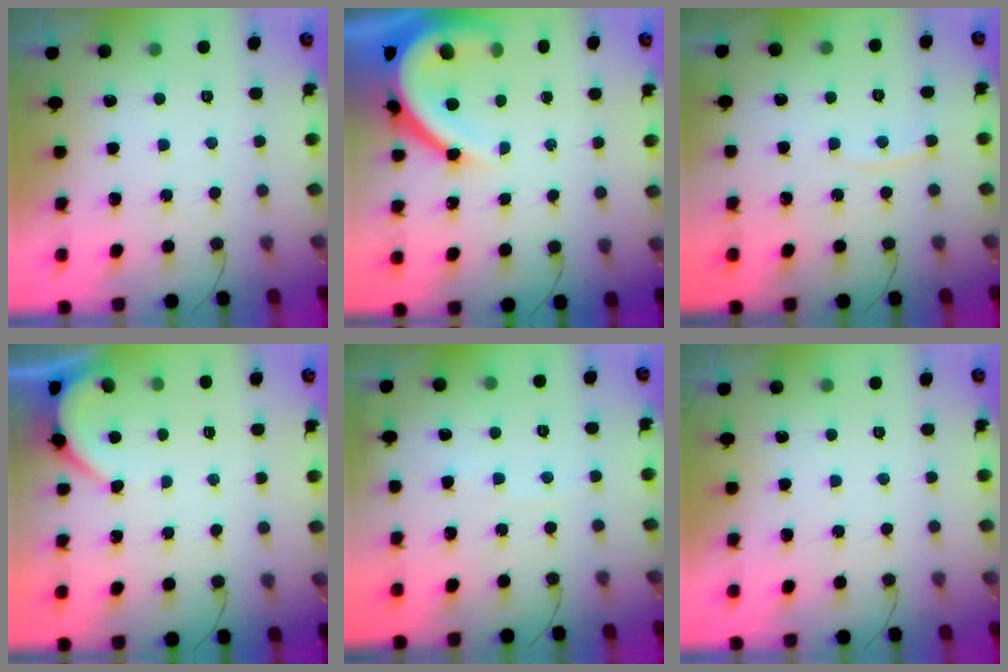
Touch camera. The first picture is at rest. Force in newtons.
{"total": 13.6, "press": 13.5, "slide": 1.7}
{"total": 3.0, "press": 3.0, "slide": 0.4}
{"total": 2.1, "press": 2.1, "slide": 0.3}
{"total": 2.6, "press": 2.6, "slide": 0.4}
{"total": 0.0}